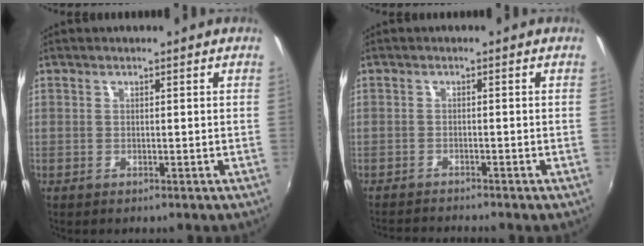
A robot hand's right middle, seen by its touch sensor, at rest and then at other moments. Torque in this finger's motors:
{"motor_torque": [1.00, -1.14, 0.06, 0.04]}